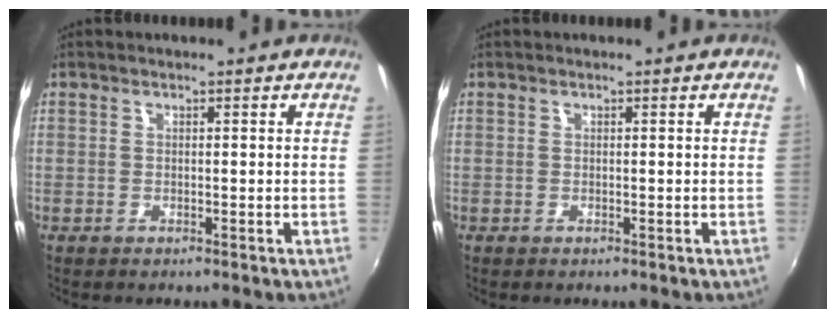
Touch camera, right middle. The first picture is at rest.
{"total": 0.0}